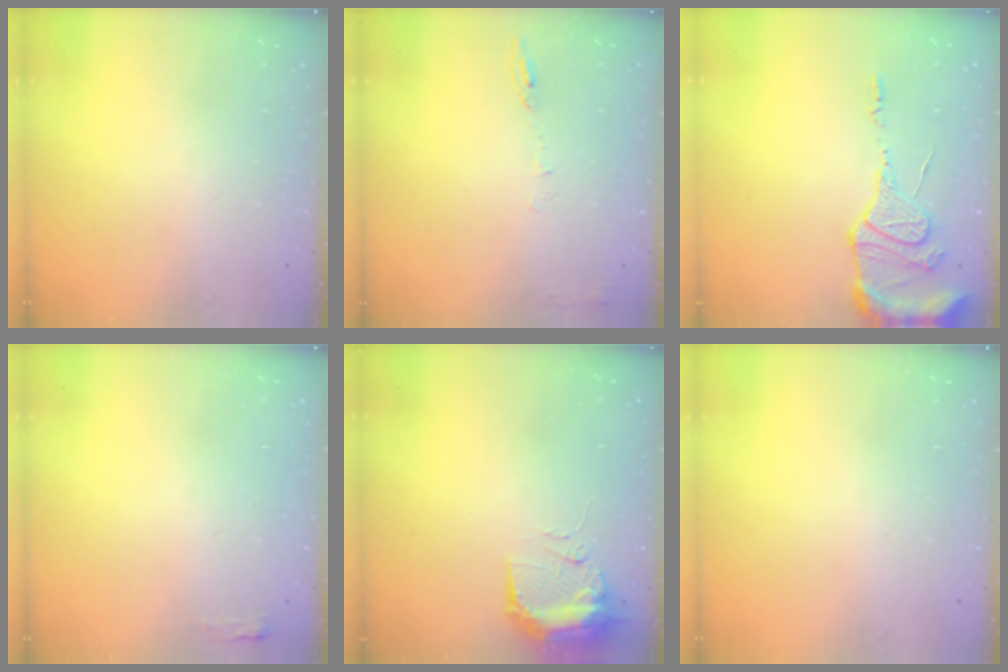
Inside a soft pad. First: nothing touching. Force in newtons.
{"total": 6.2, "press": 6.2, "slide": 0.9}
{"total": 13.5, "press": 13.4, "slide": 1.7}
{"total": 2.7, "press": 2.6, "slide": 0.8}
{"total": 10.0, "press": 9.9, "slide": 1.6}
{"total": 0.0}